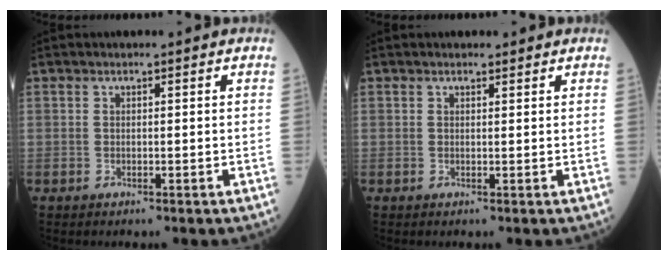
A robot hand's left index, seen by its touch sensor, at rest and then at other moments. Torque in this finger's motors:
{"motor_torque": [0.15, -0.16, -0.01, 0.01]}